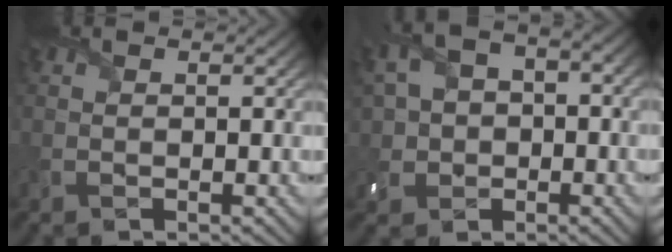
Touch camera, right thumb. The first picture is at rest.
{"total": 7.2, "force": [-0.1, 5.9, 4.2], "torque": [-0.110, -0.005, -0.002]}